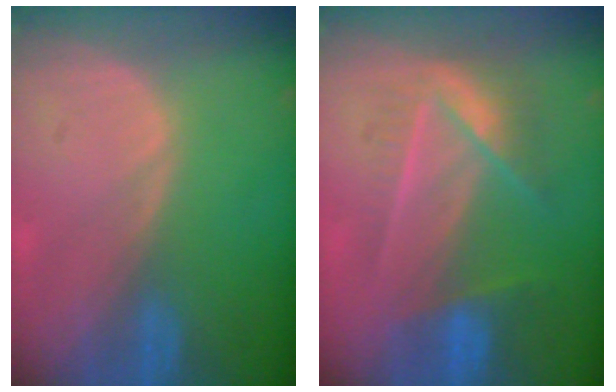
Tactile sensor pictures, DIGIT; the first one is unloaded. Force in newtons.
{"total": 7.3, "press": 6.6, "slide": 3.0}